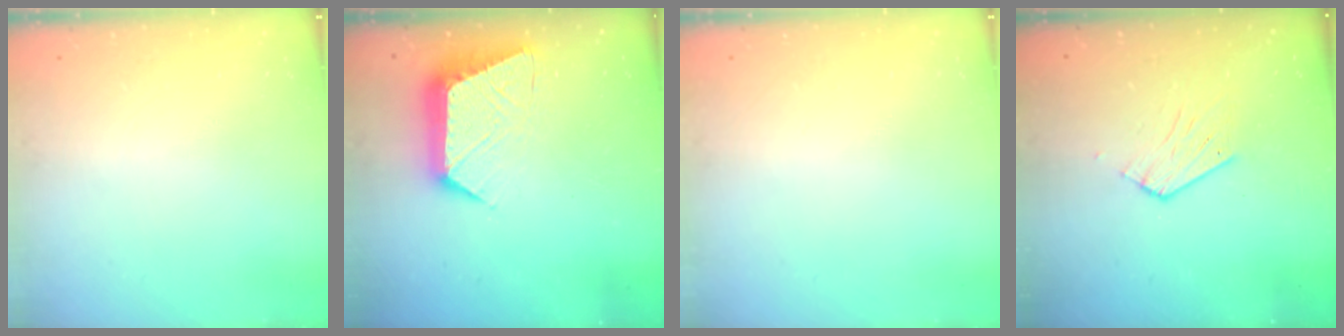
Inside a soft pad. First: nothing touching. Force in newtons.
{"total": 12.6, "press": 12.6, "slide": 1.0}
{"total": 0.0}
{"total": 6.3, "press": 6.3, "slide": 0.7}